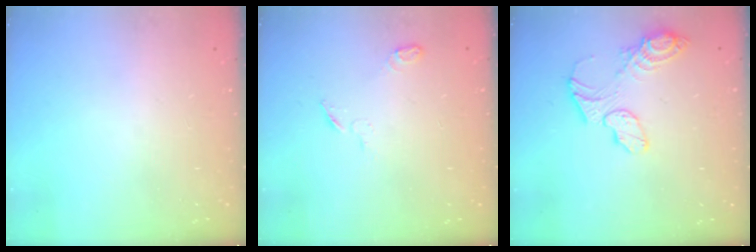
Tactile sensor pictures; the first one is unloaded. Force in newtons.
{"total": 3.6, "press": 3.5, "slide": 0.9}
{"total": 10.3, "press": 10.2, "slide": 1.0}